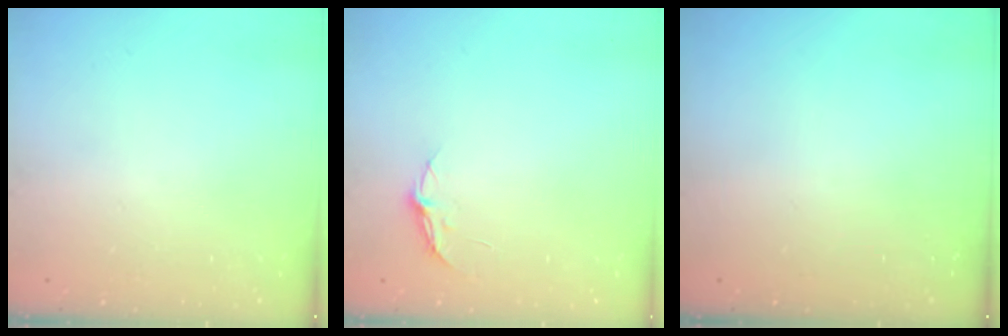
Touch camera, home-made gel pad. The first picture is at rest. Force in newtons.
{"total": 3.8, "press": 3.8, "slide": 0.3}
{"total": 0.0}